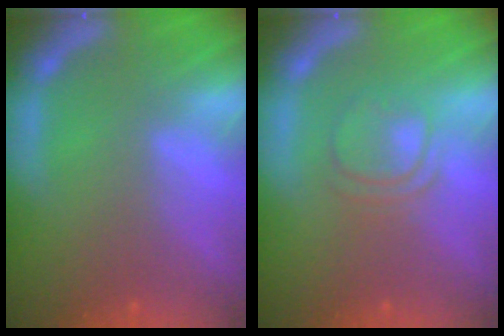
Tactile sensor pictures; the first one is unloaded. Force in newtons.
{"total": 3.5}